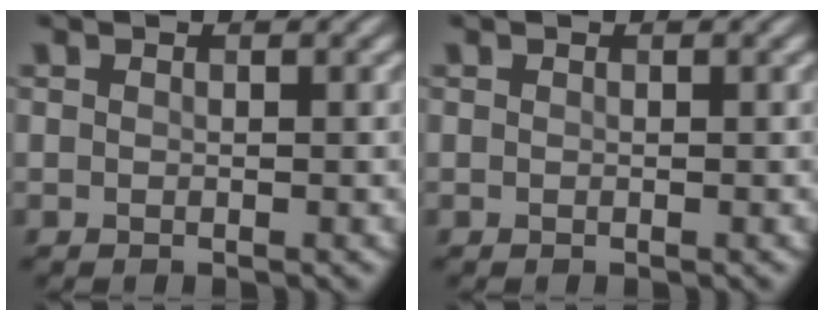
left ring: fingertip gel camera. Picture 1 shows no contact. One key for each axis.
{"total": 0.0}